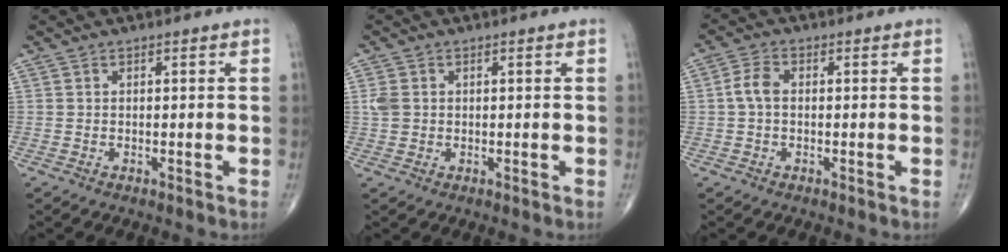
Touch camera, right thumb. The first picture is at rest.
{"total": 2.6, "force": [0.3, 2.1, 1.5], "torque": [-0.035, 0.002, 0.008]}
{"total": 3.6, "force": [0.0, 2.3, 2.8], "torque": [-0.057, 0.009, -0.005]}